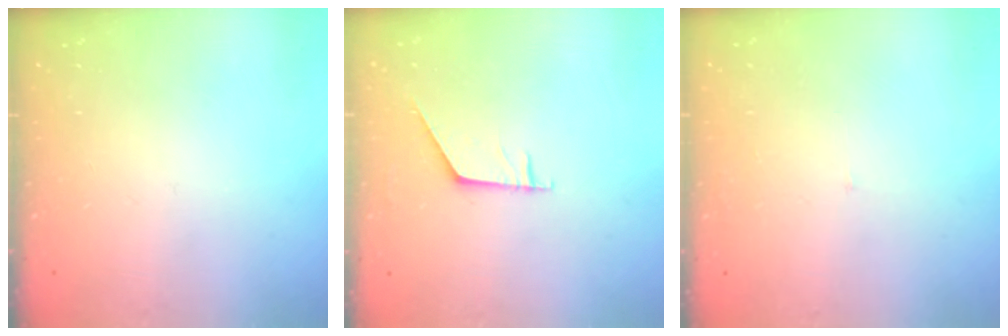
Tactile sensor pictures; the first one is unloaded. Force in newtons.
{"total": 4.4, "press": 4.4, "slide": 0.5}
{"total": 2.0, "press": 2.0, "slide": 0.1}